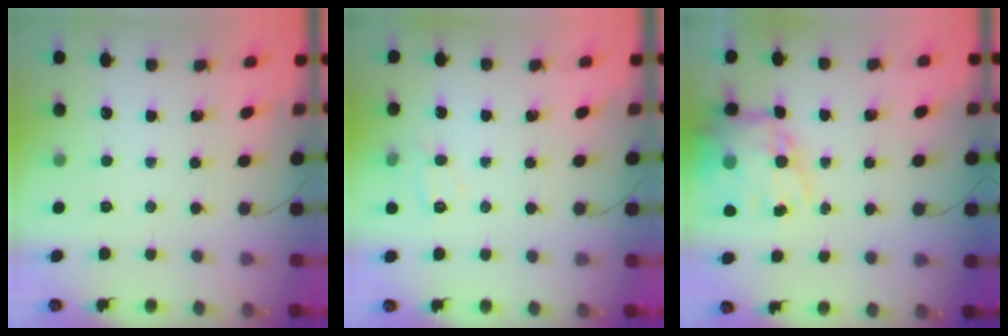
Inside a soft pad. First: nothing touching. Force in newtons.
{"total": 8.2, "press": 8.1, "slide": 1.1}
{"total": 18.7, "press": 18.2, "slide": 4.2}